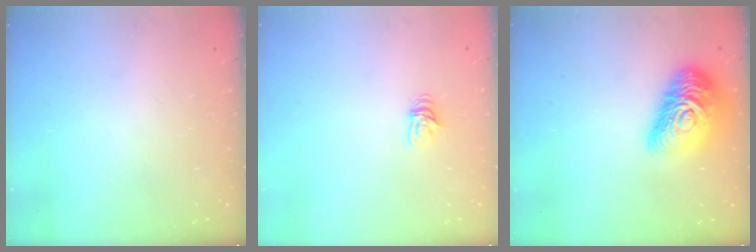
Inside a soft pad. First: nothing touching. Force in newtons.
{"total": 4.2, "press": 4.2, "slide": 0.5}
{"total": 19.8, "press": 19.7, "slide": 1.1}